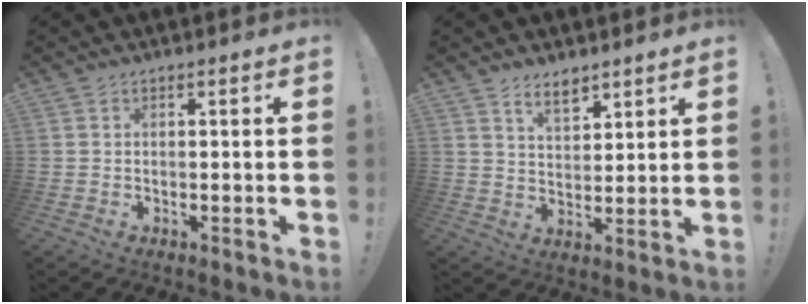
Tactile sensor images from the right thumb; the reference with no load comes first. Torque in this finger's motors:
{"motor_torque": [0.00, 0.01, 0.03, 0.02, 0.00]}